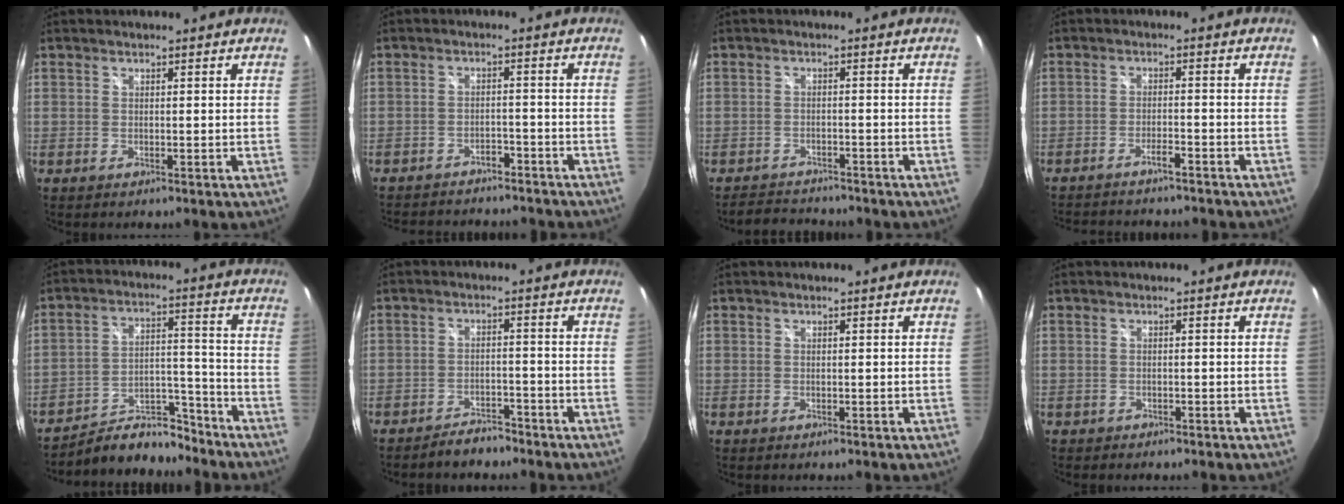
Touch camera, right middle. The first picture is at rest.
{"total": 11.9, "force": [-10.3, 4.2, 4.1], "torque": [-0.095, -0.002, -0.141]}
{"total": 5.0, "force": [-4.8, 1.2, 0.4], "torque": [-0.027, 0.007, -0.078]}
{"total": 9.3, "force": [-8.5, 1.5, 3.6], "torque": [-0.085, -0.007, -0.123]}
{"total": 12.5, "force": [-11.5, 4.0, 2.9], "torque": [-0.054, 0.031, -0.173]}
{"total": 5.0, "force": [-4.5, 1.7, 1.3], "torque": [-0.042, 0.007, -0.065]}
{"total": 0.0}
{"total": 1.0, "force": [-0.9, 0.5, 0.1], "torque": [-0.007, -0.001, -0.014]}